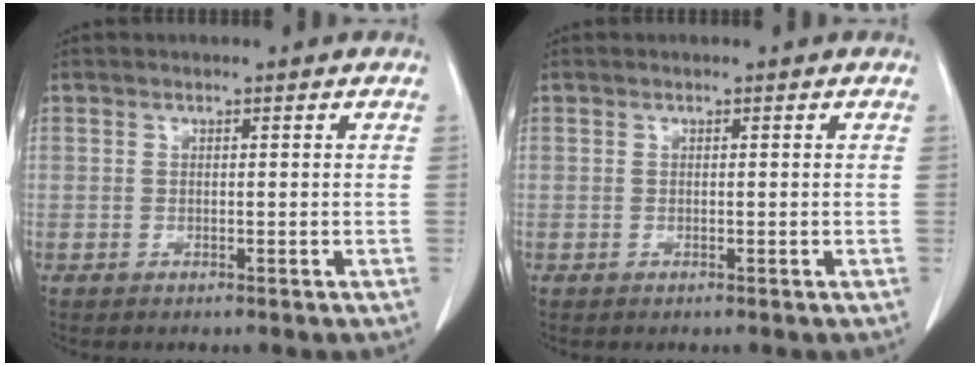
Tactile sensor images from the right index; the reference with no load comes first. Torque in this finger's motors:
{"motor_torque": [0.01, 0.00, 0.01, 0.00]}